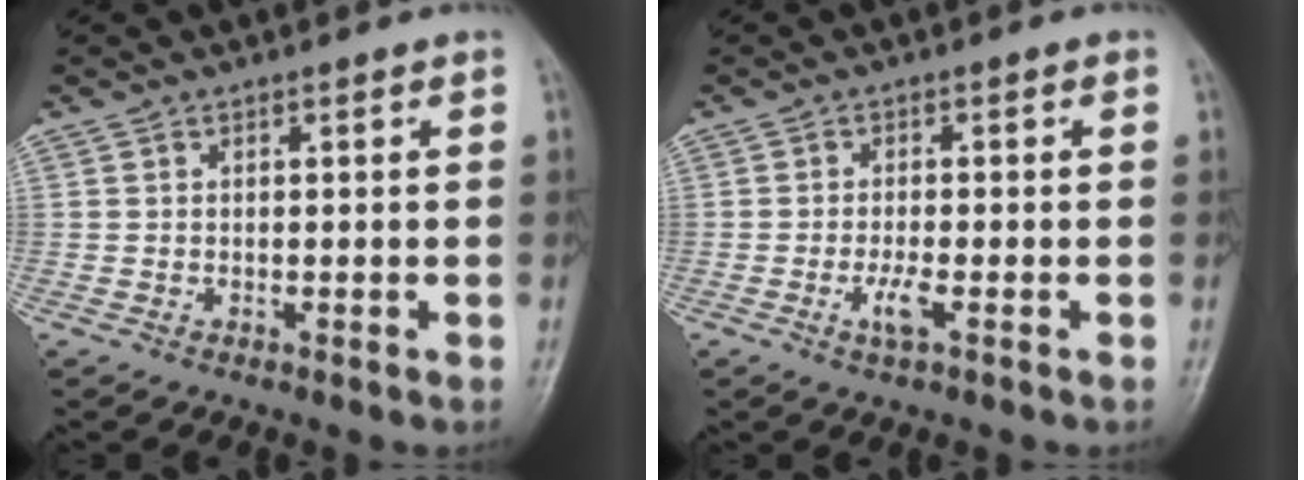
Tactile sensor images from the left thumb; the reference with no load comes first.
{"total": 3.2, "force": [-1.3, 0.7, 2.8], "torque": [-0.060, 0.002, -0.025]}